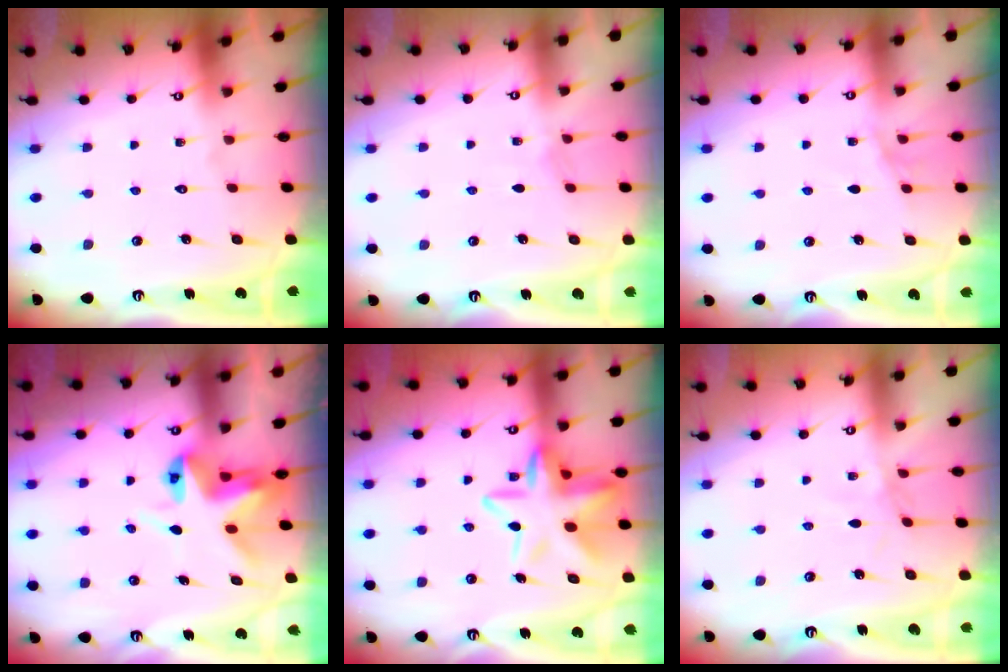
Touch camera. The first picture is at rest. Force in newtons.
{"total": 2.9, "press": 2.9, "slide": 0.4}
{"total": 6.0, "press": 5.3, "slide": 2.8}
{"total": 6.3, "press": 6.3, "slide": 0.5}
{"total": 15.2, "press": 15.2, "slide": 1.6}
{"total": 1.6, "press": 1.6, "slide": 0.3}